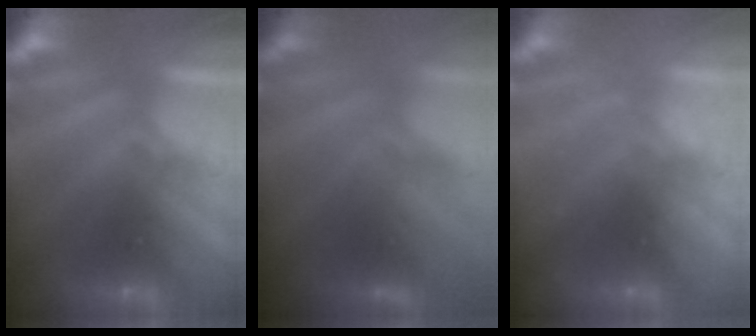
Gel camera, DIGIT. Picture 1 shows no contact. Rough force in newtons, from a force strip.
{"total": 3.7}
{"total": 2.3}